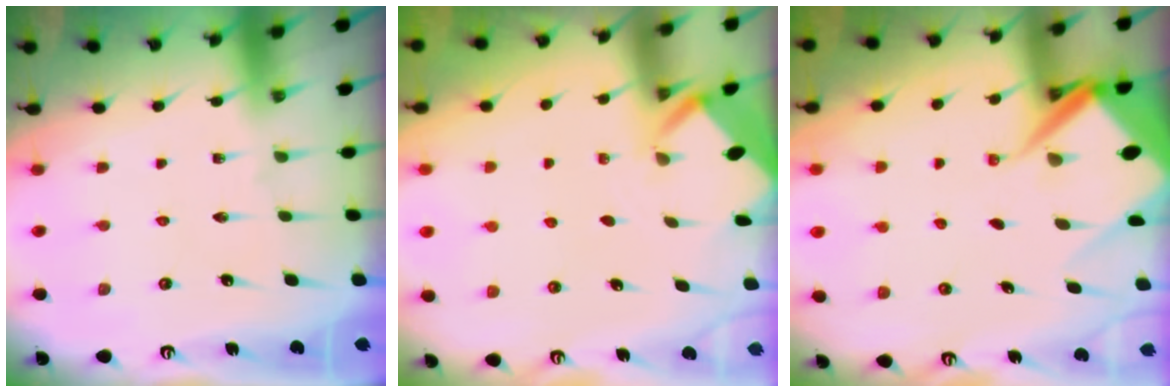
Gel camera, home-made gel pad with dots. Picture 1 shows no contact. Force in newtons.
{"total": 2.3, "press": 2.3, "slide": 0.2}
{"total": 9.3, "press": 9.2, "slide": 1.0}